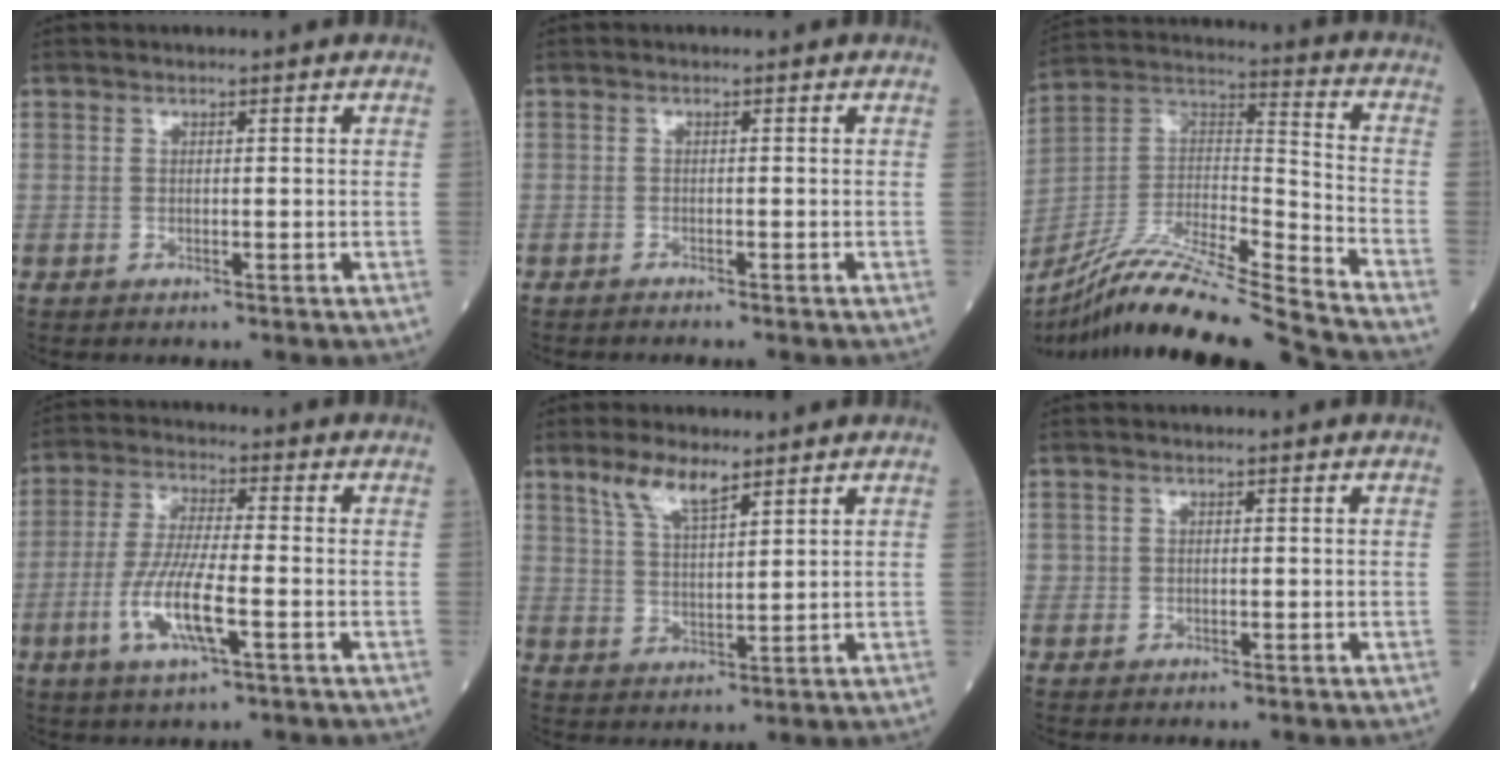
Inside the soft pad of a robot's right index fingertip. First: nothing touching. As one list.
[{"total": 1.3, "force": [-1.2, 0.0, 0.5], "torque": [-0.009, 0.000, -0.013]}, {"total": 22.5, "force": [-19.8, -0.9, 10.7], "torque": [-0.224, -0.016, -0.354]}, {"total": 9.3, "force": [-3.1, 1.2, 8.7], "torque": [-0.180, -0.010, -0.059]}, {"total": 6.2, "force": [4.4, 1.3, 4.1], "torque": [-0.090, 0.005, 0.090]}, {"total": 0.6, "force": [0.1, 0.6, 0.1], "torque": [0.003, 0.004, 0.003]}]